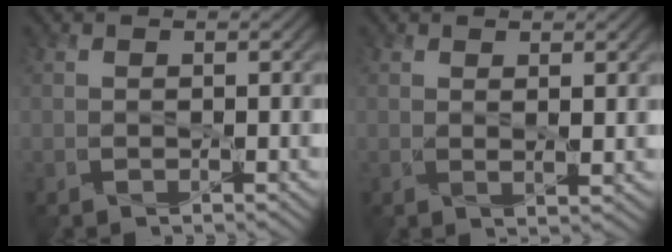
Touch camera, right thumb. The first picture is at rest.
{"total": 1.5, "force": [0.8, 0.3, 1.2], "torque": [-0.026, -0.004, 0.017]}